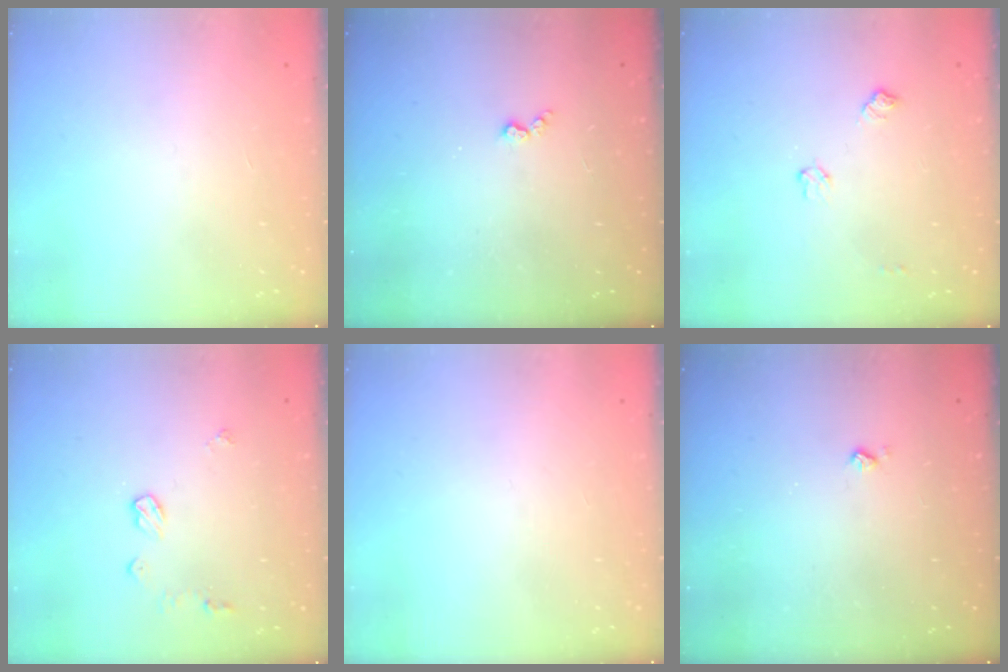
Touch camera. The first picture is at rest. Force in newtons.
{"total": 2.9, "press": 2.9, "slide": 0.5}
{"total": 5.1, "press": 5.1, "slide": 0.8}
{"total": 7.1, "press": 7.1, "slide": 0.2}
{"total": 0.0}
{"total": 2.2, "press": 2.2, "slide": 0.4}